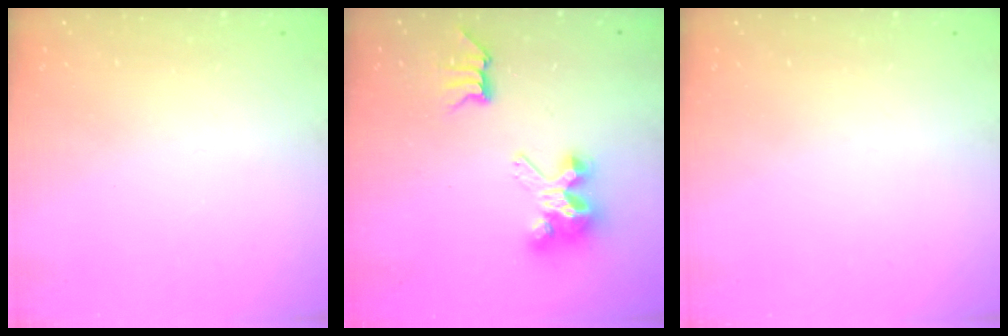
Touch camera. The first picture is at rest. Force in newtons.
{"total": 7.6, "press": 7.6, "slide": 0.2}
{"total": 0.0}